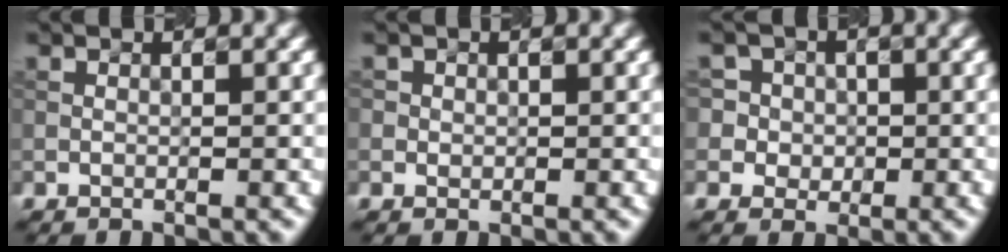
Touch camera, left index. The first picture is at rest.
{"total": 0.8, "force": [0.3, 0.6, 0.3], "torque": [-0.005, 0.002, 0.007]}
{"total": 5.5, "force": [1.7, 4.9, 1.7], "torque": [-0.025, 0.035, 0.007]}